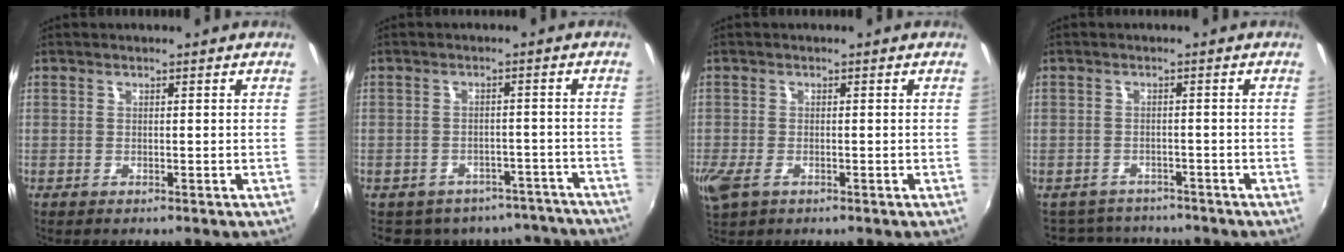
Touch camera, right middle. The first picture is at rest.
{"total": 13.5, "force": [-11.5, 6.6, 2.8], "torque": [-0.063, 0.021, -0.127]}
{"total": 4.6, "force": [-2.4, 2.5, 3.1], "torque": [-0.073, -0.016, -0.044]}
{"total": 7.3, "force": [-6.6, 2.9, 1.1], "torque": [-0.036, 0.005, -0.099]}